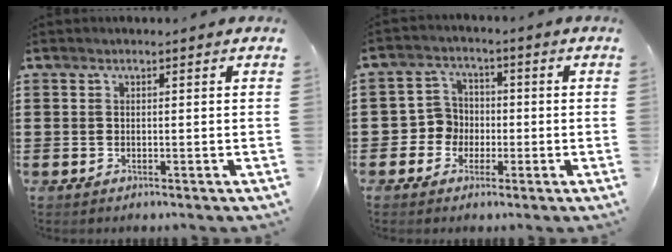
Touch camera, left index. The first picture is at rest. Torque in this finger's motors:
{"motor_torque": [0.64, 0.60, 0.06, 0.00]}